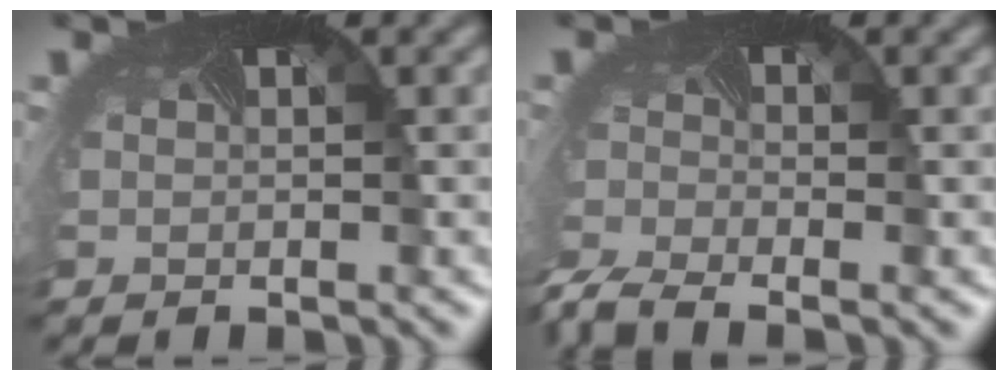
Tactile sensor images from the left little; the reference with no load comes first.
{"total": 4.9, "force": [-4.2, 1.2, 2.3], "torque": [-0.067, -0.029, -0.086]}